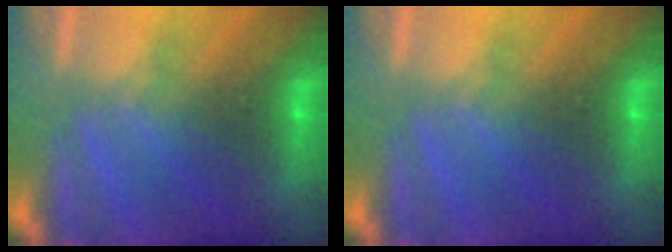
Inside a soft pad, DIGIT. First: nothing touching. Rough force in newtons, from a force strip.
{"total": 0.0}